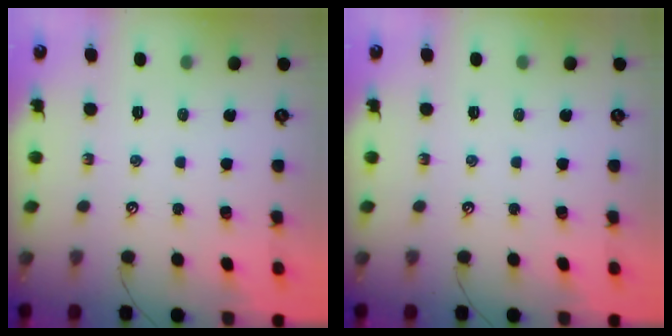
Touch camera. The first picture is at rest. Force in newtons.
{"total": 0.0}